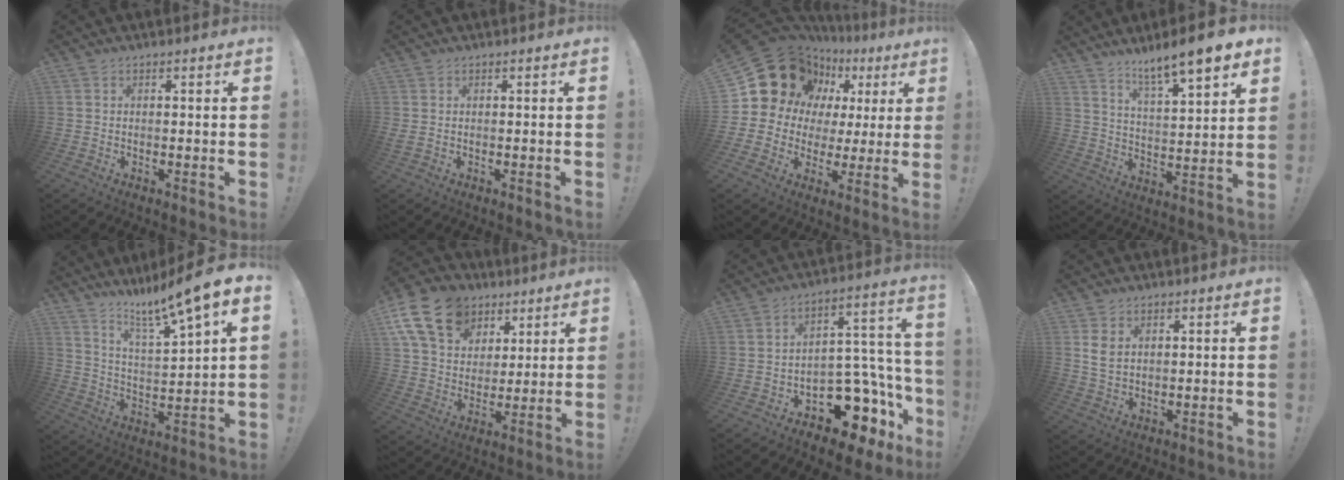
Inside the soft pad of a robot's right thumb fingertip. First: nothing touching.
{"total": 0.8, "force": [0.5, 0.0, 0.6], "torque": [-0.005, -0.004, 0.007]}
{"total": 18.4, "force": [9.5, 13.1, 8.8], "torque": [-0.129, -0.065, 0.198]}
{"total": 11.4, "force": [9.2, 1.2, 6.5], "torque": [-0.111, -0.064, 0.154]}
{"total": 12.0, "force": [9.5, 0.1, 7.3], "torque": [-0.131, -0.078, 0.149]}
{"total": 18.3, "force": [9.5, 13.0, 8.7], "torque": [-0.148, -0.045, 0.186]}
{"total": 13.5, "force": [-8.0, 7.9, 7.4], "torque": [-0.056, 0.037, -0.123]}
{"total": 5.1, "force": [1.8, 3.3, 3.4], "torque": [-0.058, -0.005, 0.033]}